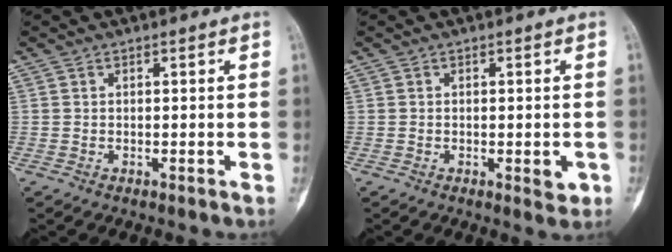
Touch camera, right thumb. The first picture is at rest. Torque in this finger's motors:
{"motor_torque": [0.27, 0.04, 0.21, -0.45, 0.13]}